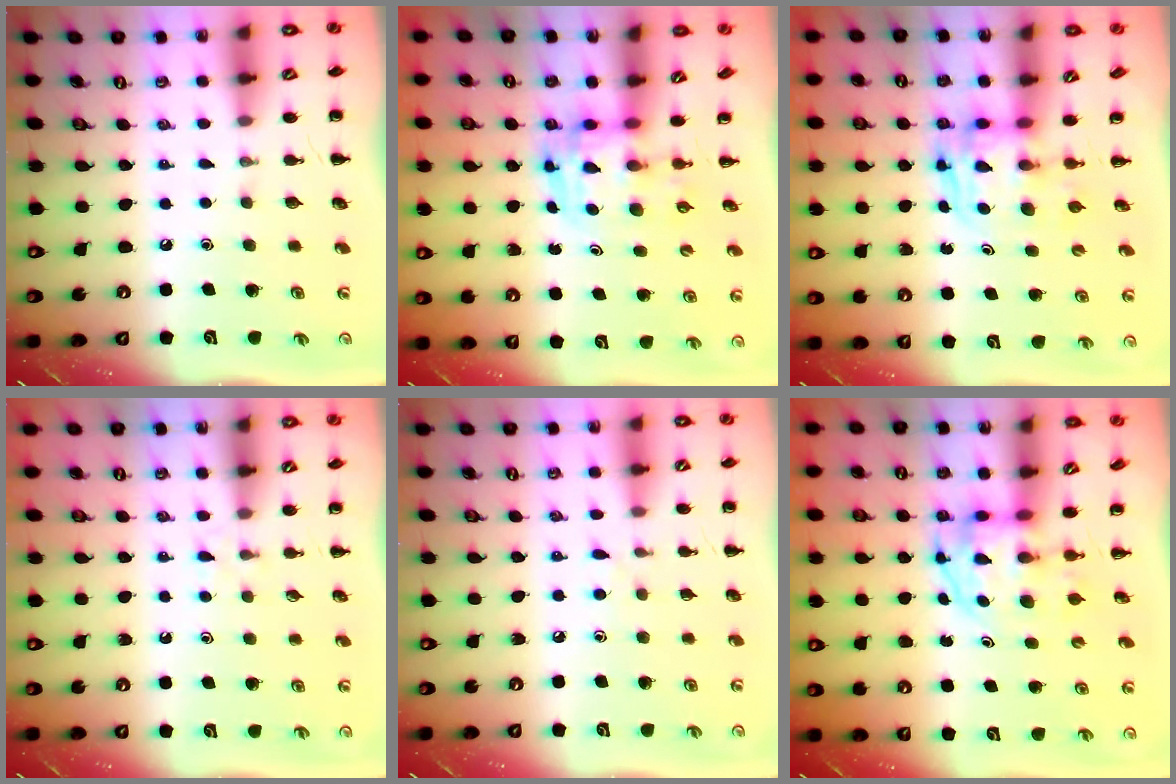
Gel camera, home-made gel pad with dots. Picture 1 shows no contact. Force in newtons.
{"total": 3.6, "press": 3.5, "slide": 0.6}
{"total": 2.7, "press": 2.7, "slide": 0.2}
{"total": 2.9, "press": 2.6, "slide": 1.3}
{"total": 4.3, "press": 4.0, "slide": 1.7}
{"total": 3.5, "press": 3.5, "slide": 0.5}